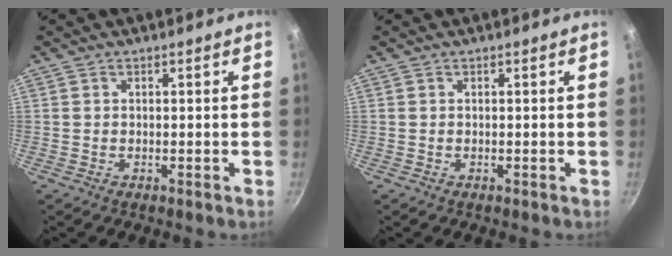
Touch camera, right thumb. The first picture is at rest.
{"total": 0.0}